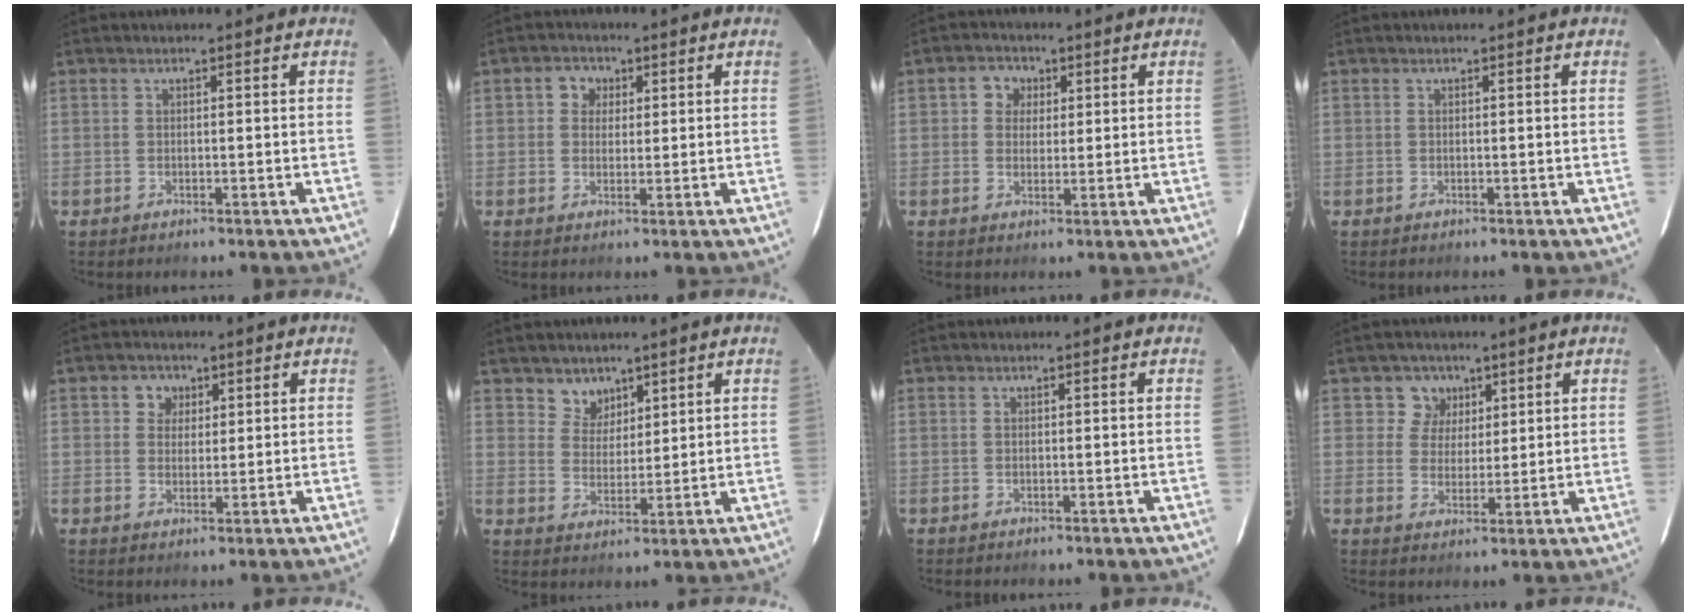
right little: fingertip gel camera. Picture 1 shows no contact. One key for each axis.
{"total": 3.3, "fx": 0.8, "fy": 3.1, "fz": 0.8, "tx": -0.010, "ty": 0.011, "tz": 0.008}
{"total": 3.8, "fx": 1.0, "fy": 3.5, "fz": 1.1, "tx": -0.013, "ty": 0.012, "tz": 0.011}
{"total": 0.0}
{"total": 3.4, "fx": 1.2, "fy": 3.1, "fz": 0.7, "tx": -0.005, "ty": 0.011, "tz": 0.020}
{"total": 4.6, "fx": 3.5, "fy": 3.1, "fz": 0.3, "tx": 0.003, "ty": 0.010, "tz": 0.066}
{"total": 0.0}
{"total": 4.4, "fx": 1.8, "fy": 4.0, "fz": 0.5, "tx": 0.000, "ty": 0.011, "tz": 0.027}